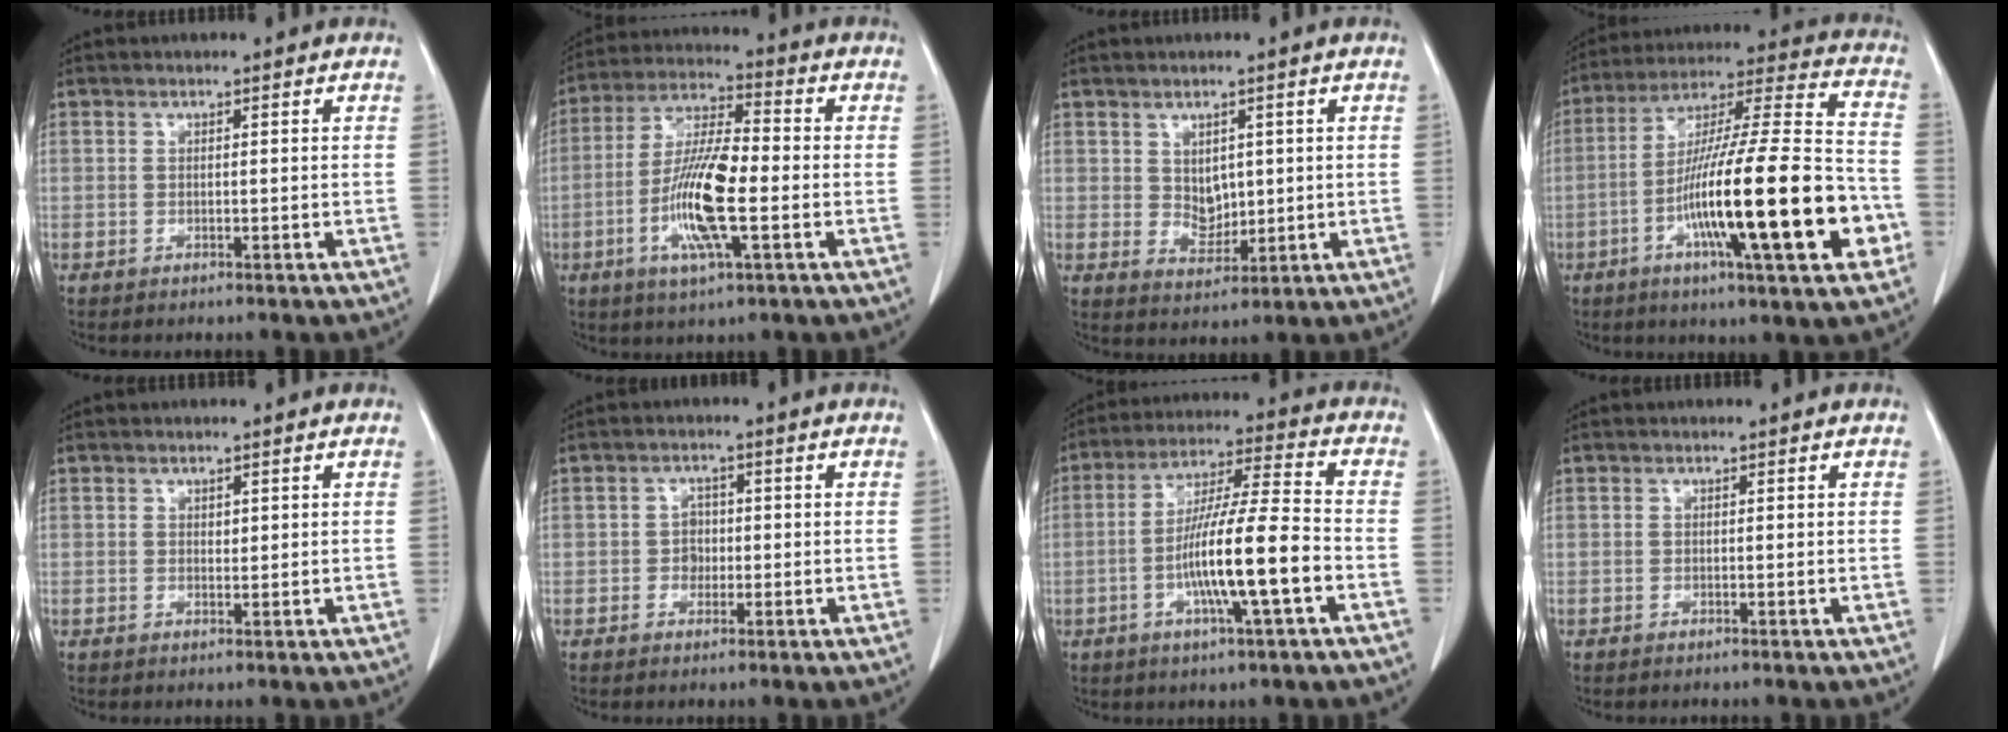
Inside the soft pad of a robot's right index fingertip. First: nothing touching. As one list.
[{"total": 13.0, "force": [-3.1, 2.2, 12.4], "torque": [-0.245, -0.004, -0.061]}, {"total": 4.1, "force": [1.0, 2.5, 3.0], "torque": [-0.057, -0.007, 0.031]}, {"total": 24.8, "force": [-7.5, 2.1, 23.5], "torque": [-0.367, -0.010, -0.124]}, {"total": 0.8, "force": [0.4, 0.5, 0.4], "torque": [-0.003, -0.002, 0.006]}, {"total": 2.3, "force": [-0.4, 1.9, 1.1], "torque": [-0.011, 0.006, -0.005]}, {"total": 13.4, "force": [-3.8, 0.2, 12.8], "torque": [-0.233, -0.001, -0.072]}, {"total": 0.0}]